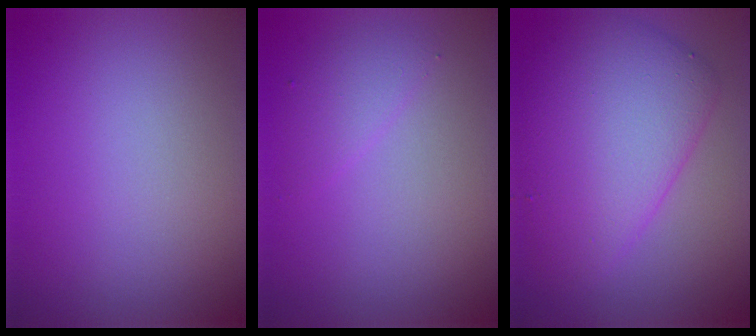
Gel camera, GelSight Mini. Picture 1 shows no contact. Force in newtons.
{"total": 1.6, "press": 1.6, "slide": 0.3}
{"total": 7.8, "press": 7.8, "slide": 0.2}